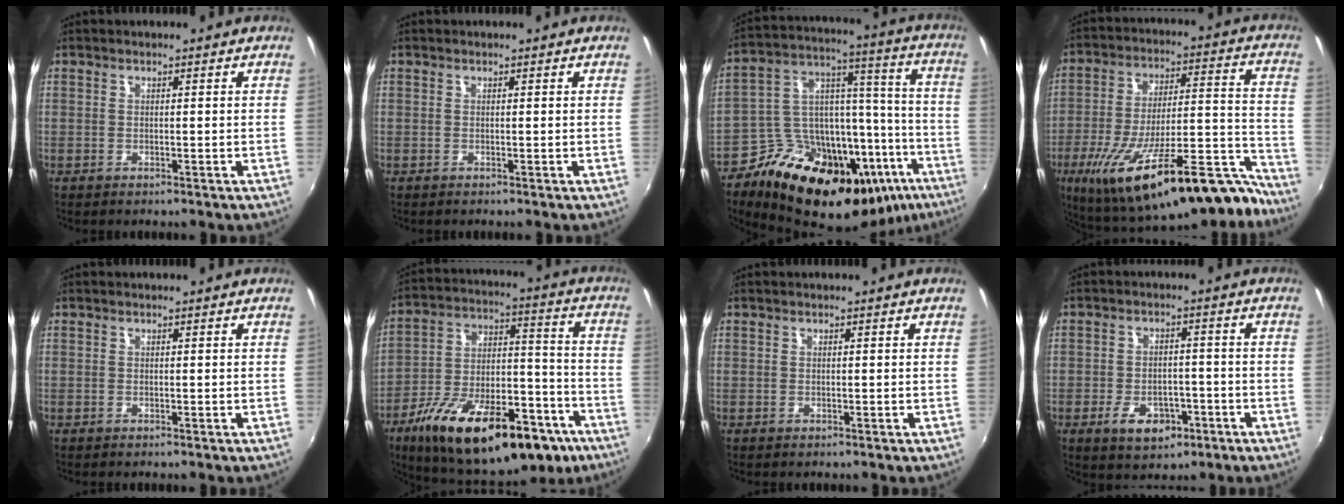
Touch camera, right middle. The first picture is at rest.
{"total": 0.0}
{"total": 32.3, "force": [-19.1, 15.7, 20.9], "torque": [-0.324, 0.022, -0.268]}
{"total": 30.0, "force": [-21.2, 8.4, 19.6], "torque": [-0.303, -0.017, -0.307]}
{"total": 0.0}
{"total": 29.1, "force": [-17.4, 12.1, 20.0], "torque": [-0.324, -0.003, -0.249]}
{"total": 0.0}
{"total": 7.8, "force": [-3.9, 4.9, 4.7], "torque": [-0.104, 0.001, -0.054]}